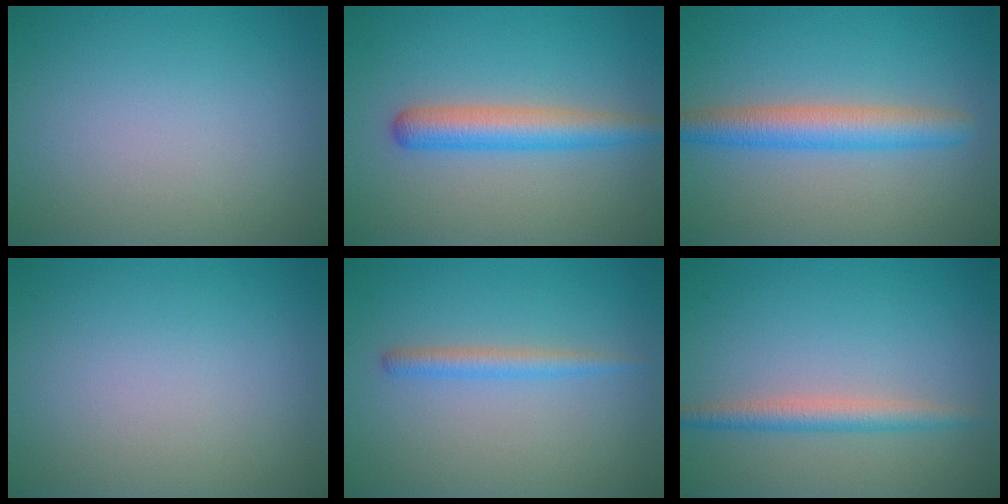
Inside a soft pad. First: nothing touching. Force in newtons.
{"total": 3.9, "press": 3.9, "slide": 0.1}
{"total": 4.1, "press": 4.1, "slide": 0.2}
{"total": 0.0}
{"total": 1.7, "press": 1.7, "slide": 0.2}
{"total": 2.4, "press": 2.4, "slide": 0.1}